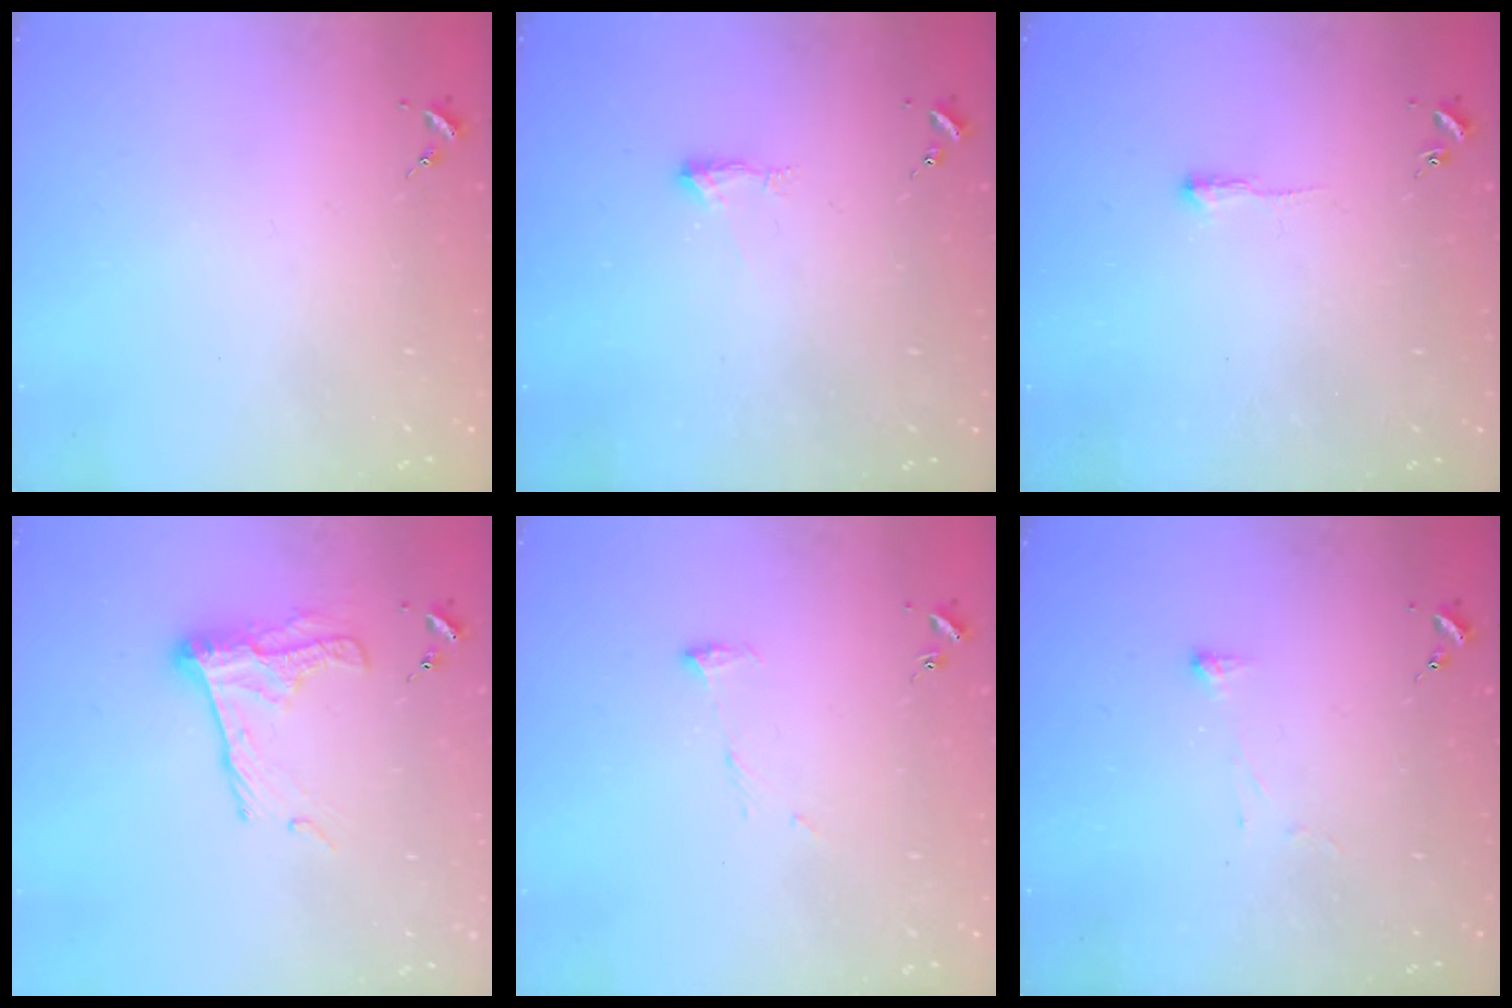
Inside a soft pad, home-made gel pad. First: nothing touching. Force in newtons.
{"total": 3.7, "press": 3.7, "slide": 0.7}
{"total": 2.5, "press": 2.5, "slide": 0.4}
{"total": 12.8, "press": 12.8, "slide": 0.7}
{"total": 6.8, "press": 6.8, "slide": 0.7}
{"total": 2.9, "press": 2.8, "slide": 0.5}